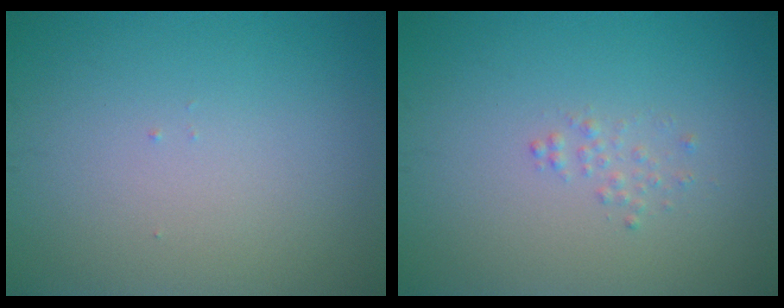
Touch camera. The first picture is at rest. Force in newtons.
{"total": 0.9, "press": 0.9, "slide": 0.0}